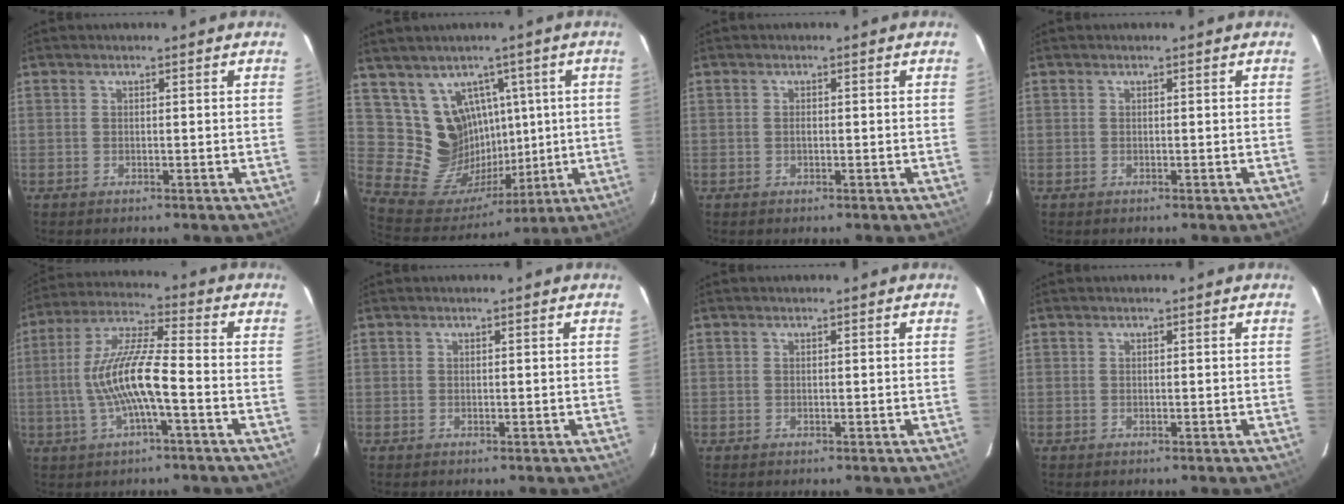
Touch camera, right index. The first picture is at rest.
{"total": 13.7, "force": [5.0, 11.9, 4.5], "torque": [-0.099, 0.007, 0.120]}
{"total": 0.5, "force": [-0.1, 0.3, 0.4], "torque": [-0.006, 0.002, -0.002]}
{"total": 0.0}
{"total": 11.9, "force": [-2.7, 1.7, 11.5], "torque": [-0.235, 0.007, -0.052]}
{"total": 0.0}
{"total": 0.0}
{"total": 0.0}